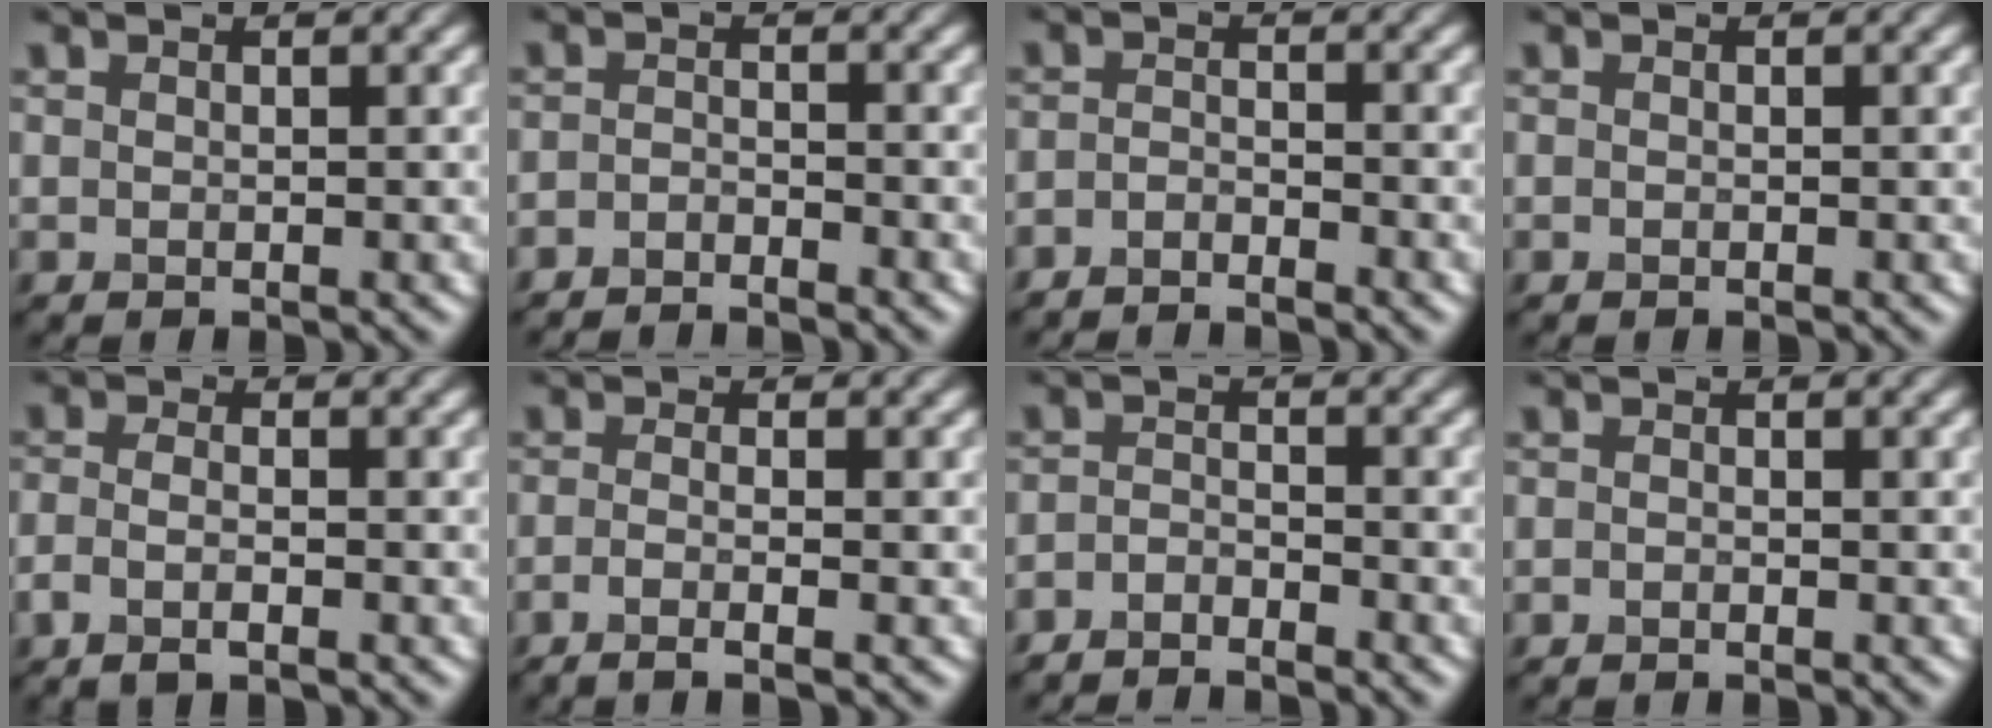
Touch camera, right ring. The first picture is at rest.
{"total": 2.2, "force": [-2.1, 0.3, 0.6], "torque": [-0.008, -0.004, -0.041]}
{"total": 2.1, "force": [-2.0, 0.3, 0.6], "torque": [-0.010, -0.004, -0.041]}
{"total": 0.0}
{"total": 2.7, "force": [-1.3, 1.0, 2.1], "torque": [-0.046, -0.007, -0.026]}
{"total": 2.9, "force": [-1.3, 0.9, 2.5], "torque": [-0.034, -0.010, -0.028]}
{"total": 2.4, "force": [-2.3, 0.4, 0.6], "torque": [-0.012, -0.003, -0.048]}
{"total": 0.5, "force": [-0.4, 0.1, 0.3], "torque": [-0.004, -0.001, -0.009]}